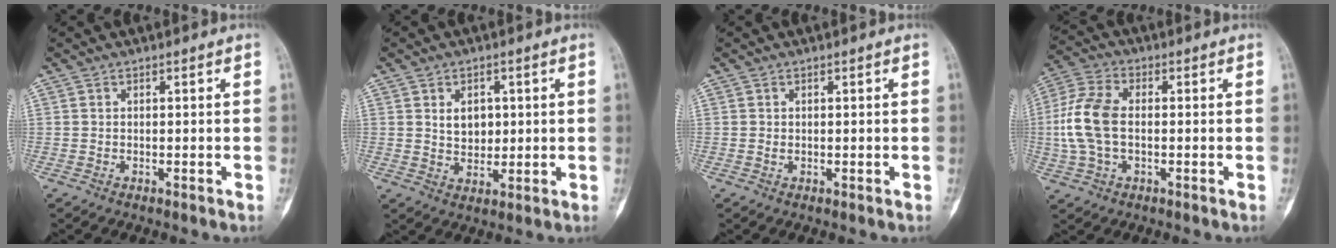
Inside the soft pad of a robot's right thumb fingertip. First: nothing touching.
{"total": 5.1, "force": [1.3, 3.7, 3.3], "torque": [-0.028, -0.009, 0.025]}
{"total": 0.0}
{"total": 10.8, "force": [-0.3, 6.3, 8.8], "torque": [-0.198, 0.019, -0.010]}